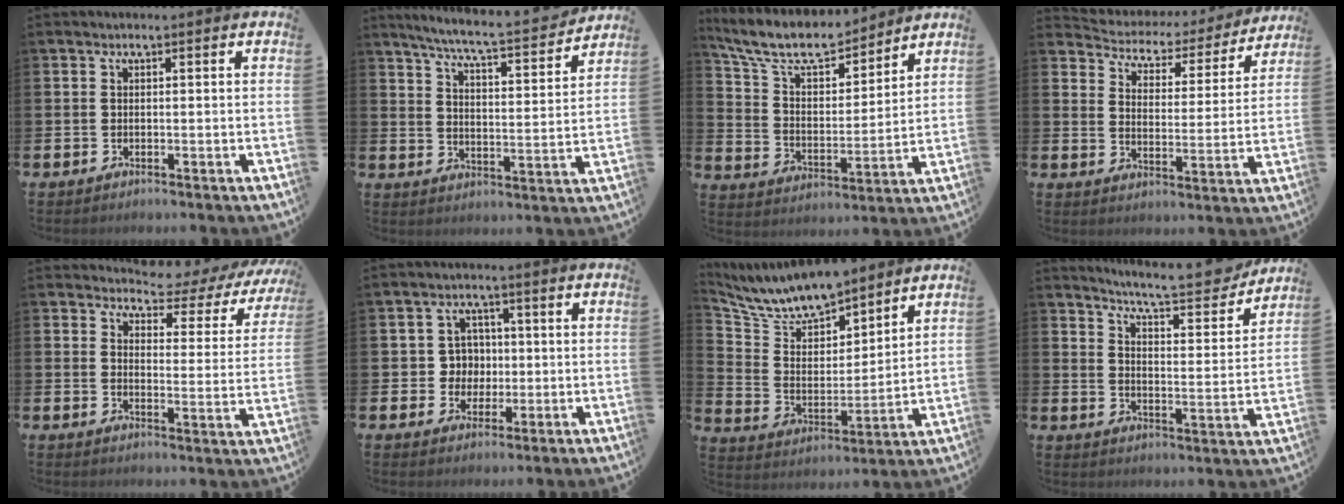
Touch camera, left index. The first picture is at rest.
{"total": 6.5, "force": [6.0, -0.1, 2.4], "torque": [-0.068, -0.047, 0.098]}
{"total": 10.0, "force": [9.0, 2.8, 3.4], "torque": [-0.107, -0.055, 0.161]}
{"total": 3.8, "force": [3.3, 1.8, 0.4], "torque": [-0.031, -0.031, 0.045]}
{"total": 3.7, "force": [3.3, 1.5, 0.8], "torque": [-0.021, -0.040, 0.043]}
{"total": 4.2, "force": [0.4, 4.1, 0.8], "torque": [-0.020, 0.009, 0.000]}
{"total": 9.2, "force": [8.8, 2.1, 1.7], "torque": [-0.080, -0.060, 0.160]}
{"total": 7.7, "force": [7.4, 0.4, 2.1], "torque": [-0.055, -0.058, 0.122]}